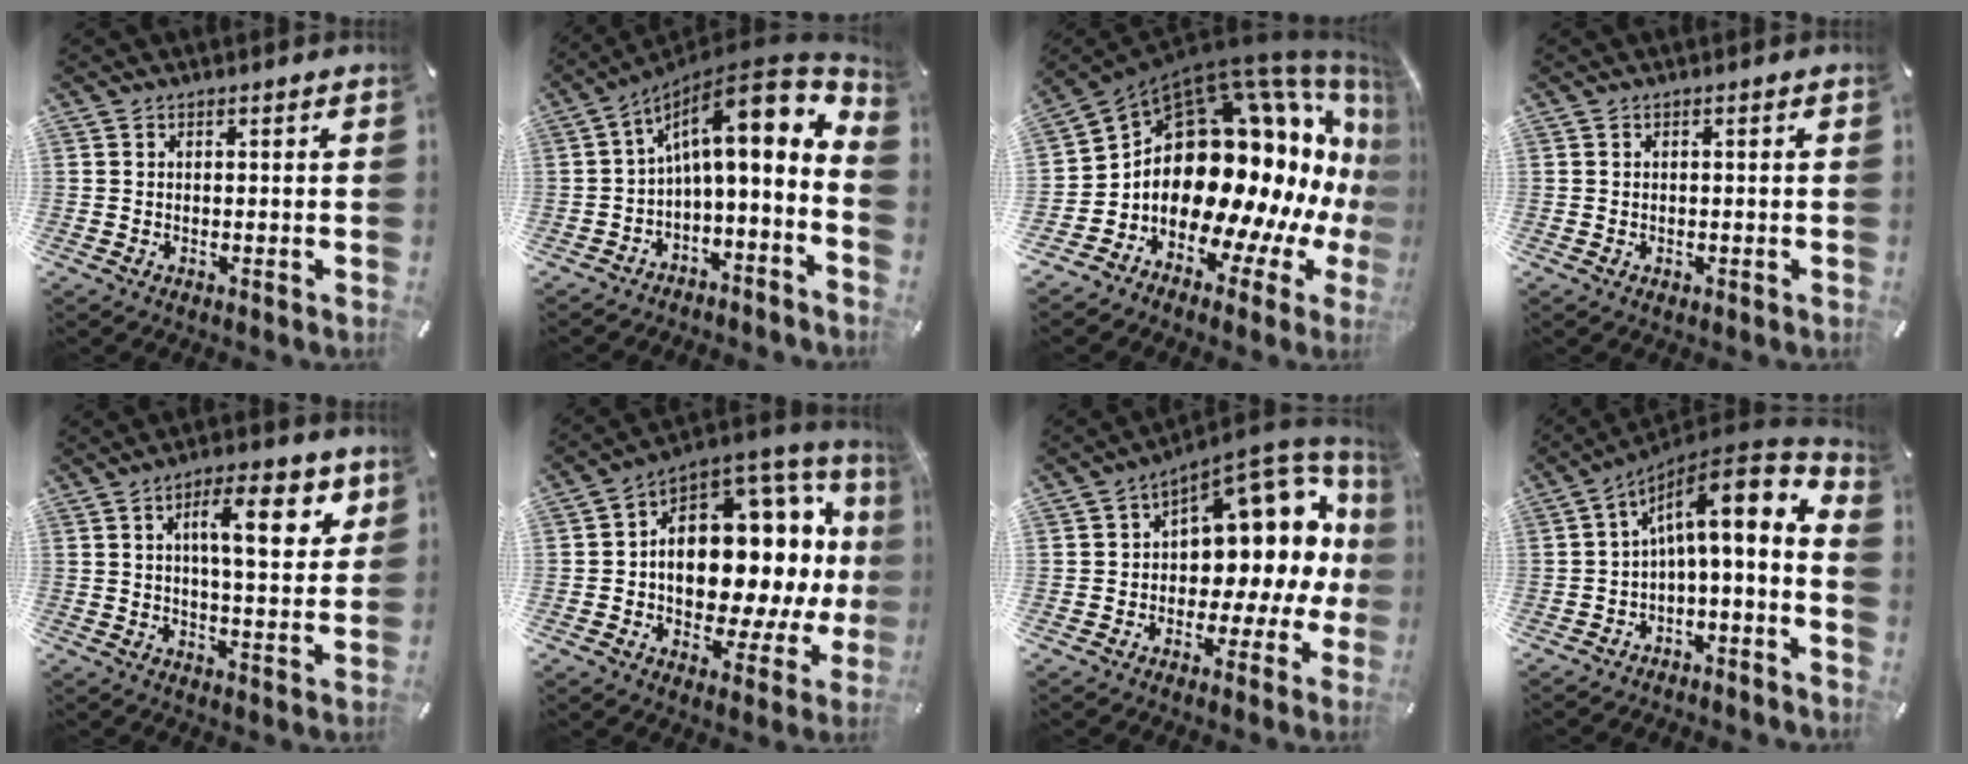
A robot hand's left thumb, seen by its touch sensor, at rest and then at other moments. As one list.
[{"total": 15.2, "force": [6.1, 5.7, 12.7], "torque": [-0.184, -0.053, 0.101]}, {"total": 21.3, "force": [3.2, 13.2, 16.4], "torque": [-0.267, -0.106, 0.084]}, {"total": 0.6, "force": [-0.1, 0.5, 0.4], "torque": [-0.007, 0.002, -0.003]}, {"total": 13.6, "force": [5.2, 4.7, 11.7], "torque": [-0.173, -0.009, 0.078]}, {"total": 15.9, "force": [1.0, 11.0, 11.4], "torque": [-0.130, -0.055, 0.016]}, {"total": 13.9, "force": [5.9, 8.4, 9.4], "torque": [-0.118, -0.064, 0.099]}, {"total": 12.2, "force": [4.0, 3.9, 10.8], "torque": [-0.157, -0.034, 0.061]}]